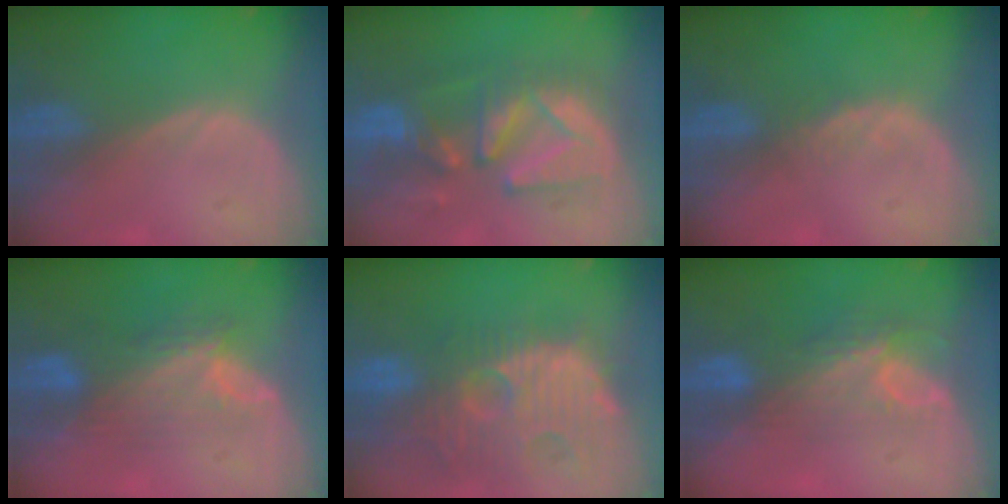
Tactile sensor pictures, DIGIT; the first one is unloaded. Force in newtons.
{"total": 10.4, "press": 10.2, "slide": 2.3}
{"total": 1.4, "press": 1.4, "slide": 0.2}
{"total": 7.8, "press": 7.4, "slide": 2.4}
{"total": 13.8, "press": 12.3, "slide": 6.2}
{"total": 7.8, "press": 6.8, "slide": 3.8}